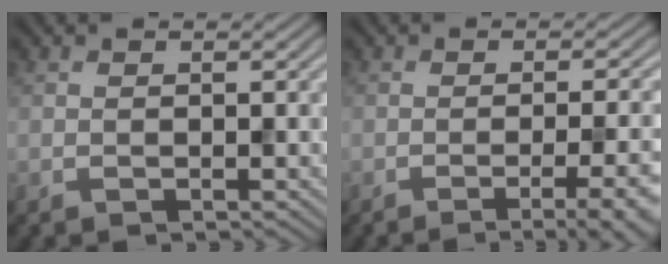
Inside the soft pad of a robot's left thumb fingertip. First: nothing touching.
{"total": 7.8, "force": [-3.4, 1.9, 6.8], "torque": [-0.079, 0.008, -0.043]}